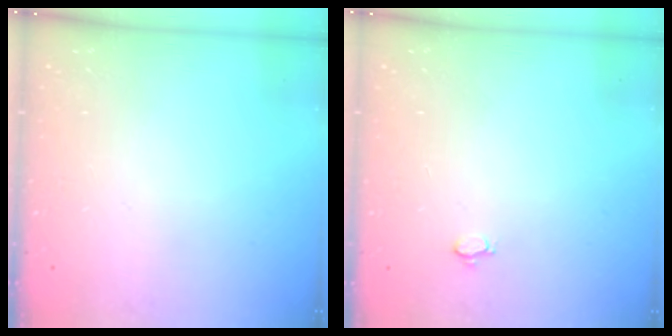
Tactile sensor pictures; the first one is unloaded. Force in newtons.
{"total": 2.8, "press": 2.8, "slide": 0.3}